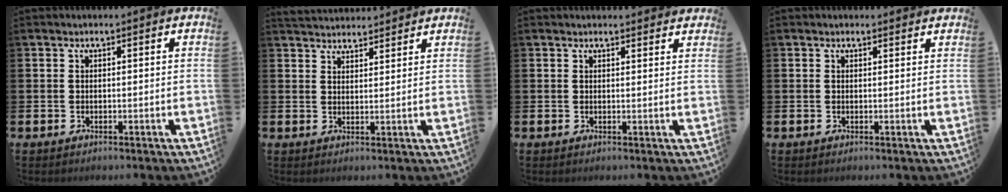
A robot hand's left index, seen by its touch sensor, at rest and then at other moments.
{"total": 3.4, "force": [3.4, 0.6, 0.0], "torque": [-0.008, -0.016, 0.063]}
{"total": 1.3, "force": [1.3, 0.2, 0.0], "torque": [0.013, -0.007, 0.022]}
{"total": 0.6, "force": [0.6, 0.2, 0.1], "torque": [0.006, -0.002, 0.009]}